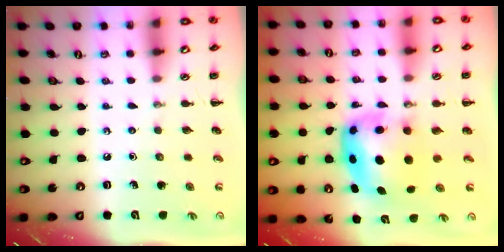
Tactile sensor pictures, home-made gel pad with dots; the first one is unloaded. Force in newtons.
{"total": 6.7, "press": 6.5, "slide": 1.5}